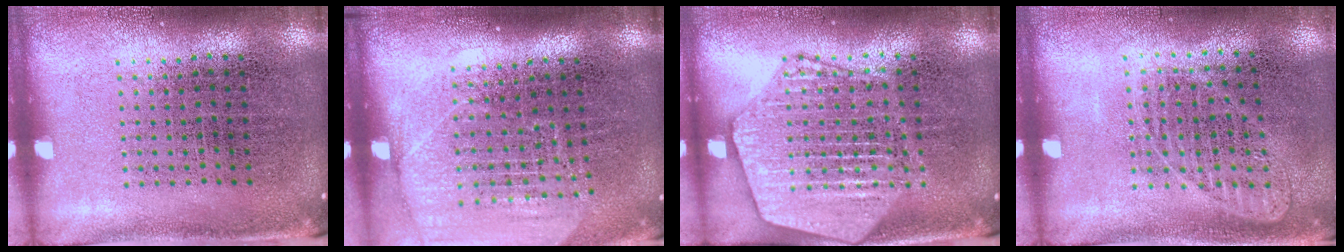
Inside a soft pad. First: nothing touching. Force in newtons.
{"total": 1.8, "press": 1.6, "slide": 0.8}
{"total": 2.2, "press": 2.2, "slide": 0.2}
{"total": 0.9, "press": 0.9, "slide": 0.1}